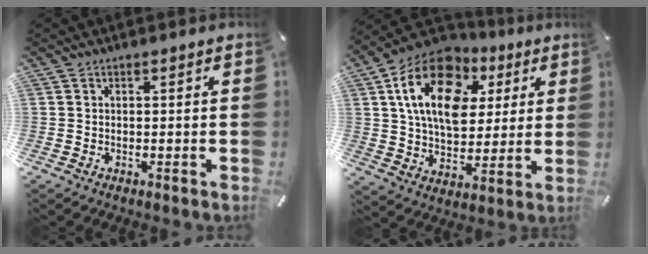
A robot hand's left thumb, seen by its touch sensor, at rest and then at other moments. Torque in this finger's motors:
{"motor_torque": [2.59, 2.41, 2.03, -0.74, 0.74]}